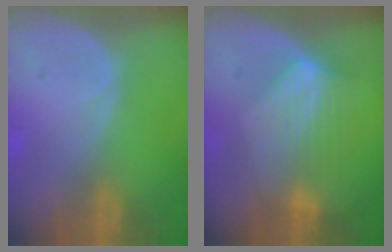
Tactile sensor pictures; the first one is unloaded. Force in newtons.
{"total": 7.0, "press": 6.5, "slide": 2.7}